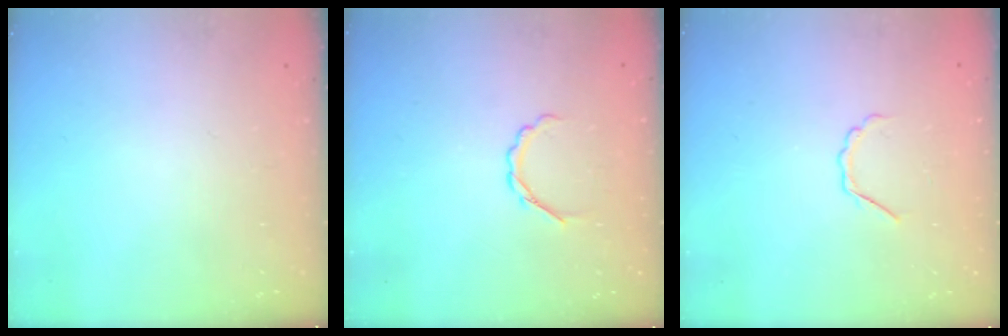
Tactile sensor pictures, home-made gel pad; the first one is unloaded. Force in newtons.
{"total": 3.0, "press": 2.8, "slide": 0.9}
{"total": 3.5, "press": 3.5, "slide": 0.7}